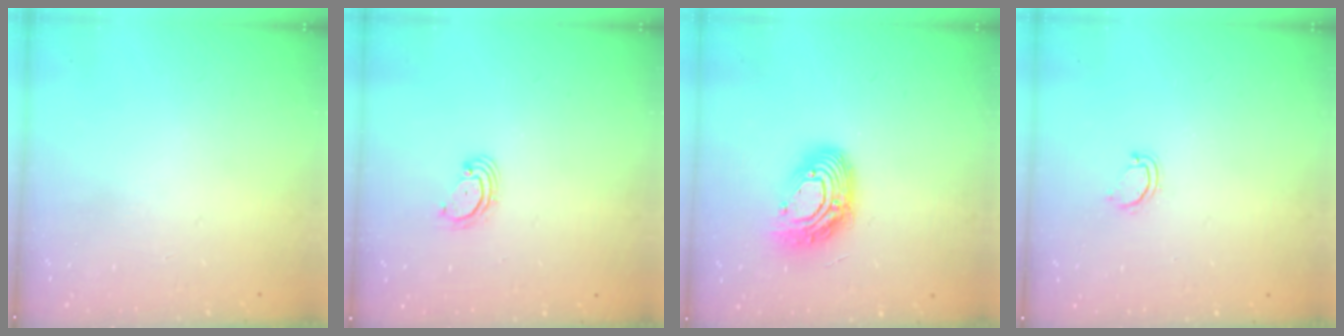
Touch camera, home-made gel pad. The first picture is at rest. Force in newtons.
{"total": 3.0, "press": 3.0, "slide": 0.3}
{"total": 14.4, "press": 14.3, "slide": 1.3}
{"total": 3.1, "press": 3.1, "slide": 0.2}